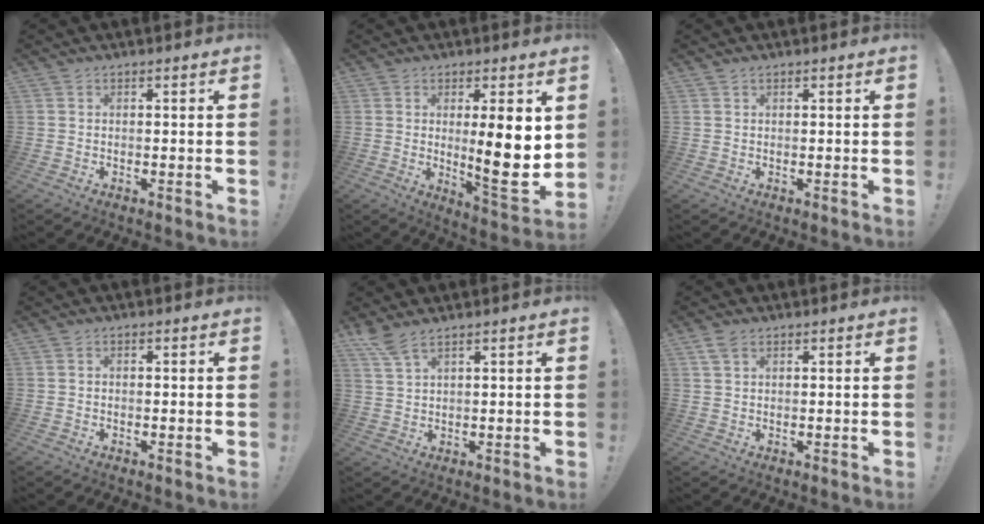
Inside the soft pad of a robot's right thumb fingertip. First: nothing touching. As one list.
[{"total": 13.4, "force": [1.6, 2.3, 13.1], "torque": [-0.196, -0.030, 0.019]}, {"total": 0.5, "force": [0.5, 0.0, 0.2], "torque": [-0.004, -0.001, 0.009]}, {"total": 0.6, "force": [-0.4, 0.4, 0.2], "torque": [-0.005, 0.004, -0.007]}, {"total": 4.4, "force": [3.4, 0.7, 2.7], "torque": [-0.051, -0.018, 0.062]}, {"total": 2.5, "force": [1.4, 1.4, 1.6], "torque": [-0.034, 0.001, 0.027]}]